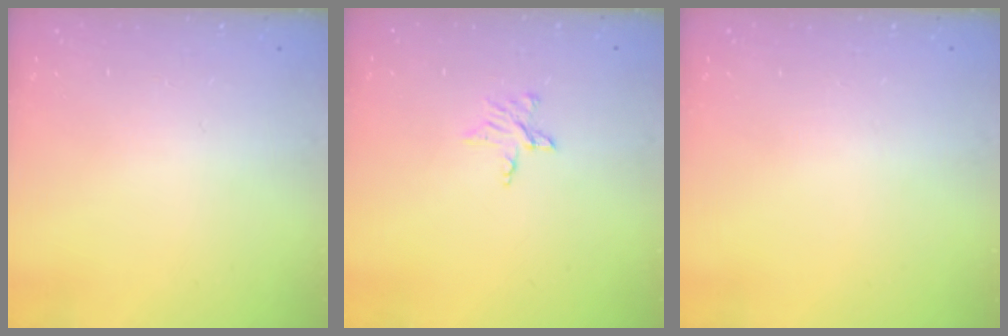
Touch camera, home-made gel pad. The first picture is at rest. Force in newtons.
{"total": 4.6, "press": 4.6, "slide": 0.5}
{"total": 0.0}